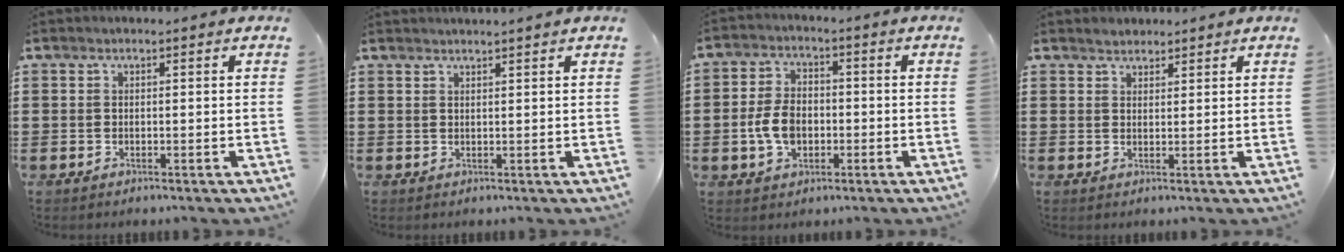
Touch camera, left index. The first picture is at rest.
{"total": 1.2, "force": [1.1, -0.3, 0.0], "torque": [-0.002, -0.002, 0.022]}
{"total": 6.0, "force": [-1.2, 4.0, 4.3], "torque": [-0.107, 0.000, -0.029]}
{"total": 1.7, "force": [1.6, 0.5, -0.3], "torque": [0.001, 0.004, 0.033]}